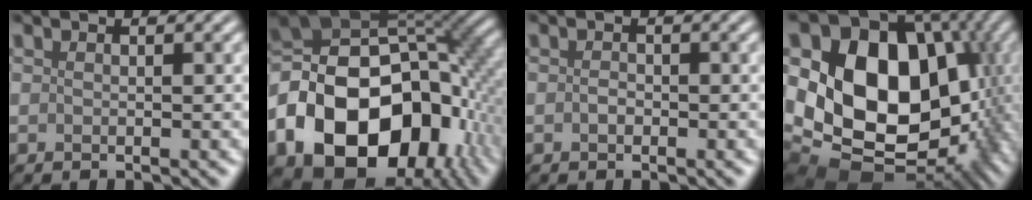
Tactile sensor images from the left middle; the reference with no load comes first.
{"total": 19.9, "force": [-6.2, 14.2, 12.5], "torque": [-0.248, -0.018, -0.100]}
{"total": 0.8, "force": [-0.2, 0.5, 0.5], "torque": [-0.010, -0.001, -0.005]}
{"total": 18.7, "force": [0.7, 14.5, 11.8], "torque": [-0.195, -0.024, 0.041]}